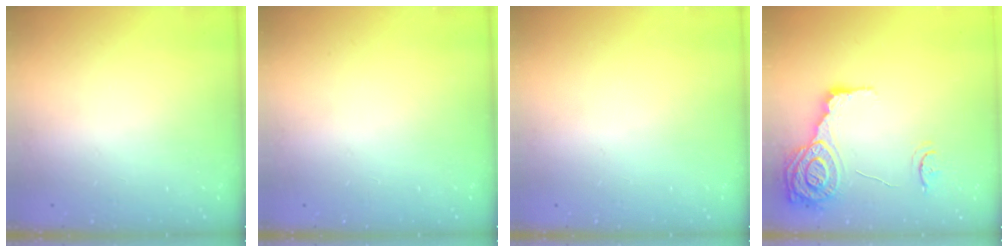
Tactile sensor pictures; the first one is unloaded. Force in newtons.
{"total": 0.0}
{"total": 0.0}
{"total": 16.9, "press": 16.8, "slide": 1.4}